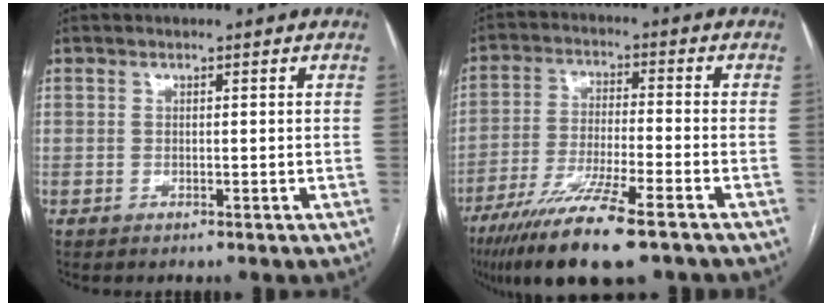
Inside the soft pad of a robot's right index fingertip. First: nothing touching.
{"total": 14.3, "force": [-9.6, 1.1, 10.6], "torque": [-0.205, -0.042, -0.166]}